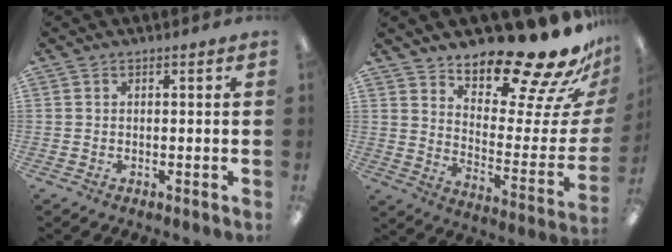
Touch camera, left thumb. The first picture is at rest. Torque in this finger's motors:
{"motor_torque": [0.54, 1.09, 1.40, -1.37, 0.06]}